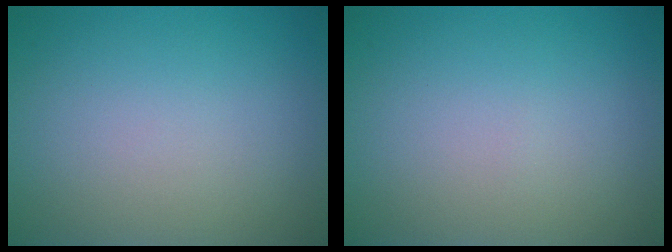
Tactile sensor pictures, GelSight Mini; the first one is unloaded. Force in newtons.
{"total": 0.0}